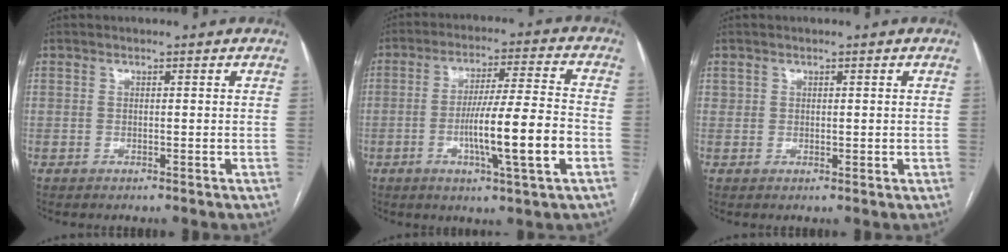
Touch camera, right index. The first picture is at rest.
{"total": 12.7, "force": [-3.6, 0.0, 12.2], "torque": [-0.204, 0.000, -0.062]}
{"total": 1.3, "force": [0.6, 1.1, 0.3], "torque": [0.002, 0.003, 0.011]}